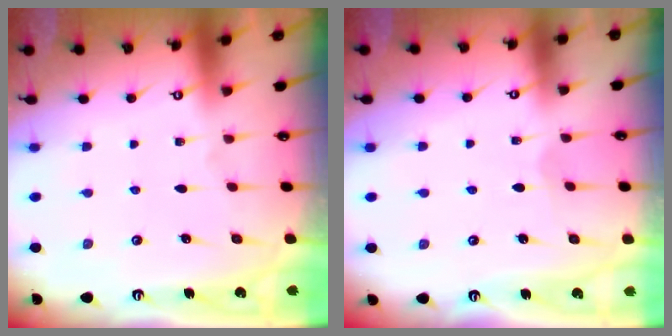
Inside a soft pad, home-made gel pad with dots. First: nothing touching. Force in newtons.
{"total": 2.8, "press": 2.8, "slide": 0.2}